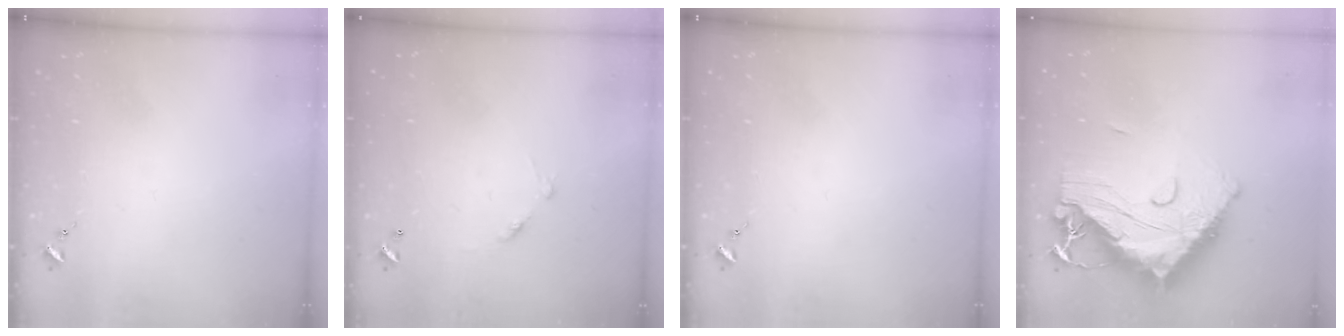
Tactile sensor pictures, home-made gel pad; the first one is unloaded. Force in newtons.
{"total": 7.0, "press": 7.0, "slide": 0.5}
{"total": 0.0}
{"total": 22.9, "press": 22.7, "slide": 2.4}